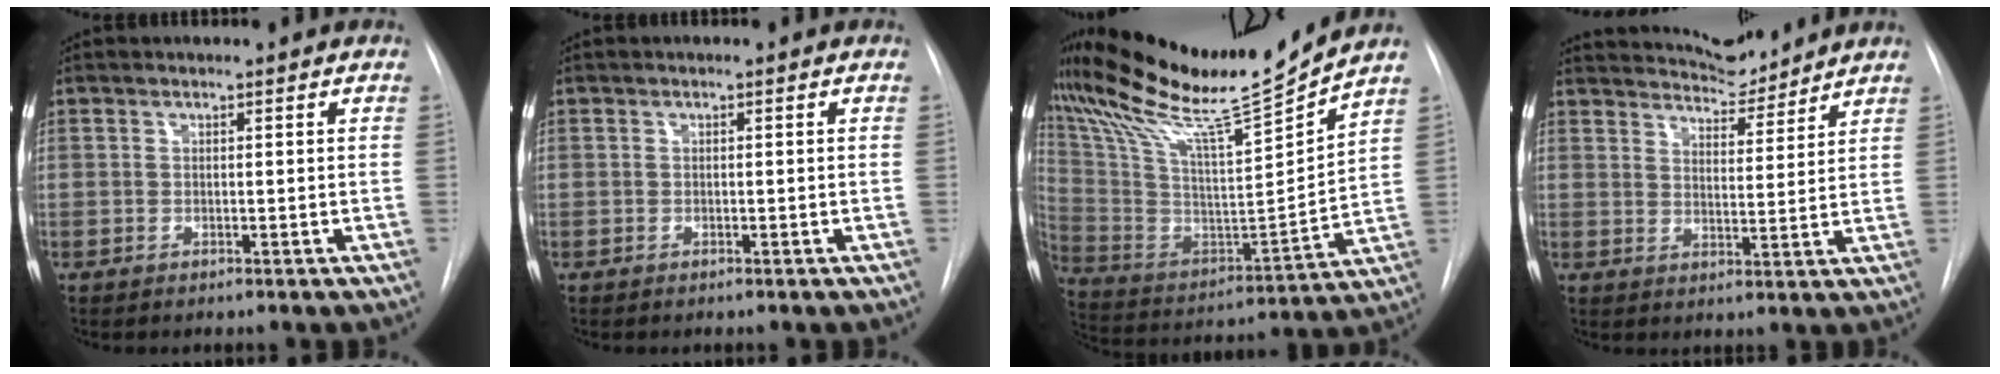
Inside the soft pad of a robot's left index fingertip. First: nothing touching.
{"total": 0.0}
{"total": 22.3, "force": [19.4, -1.2, 11.0], "torque": [-0.214, -0.053, 0.330]}
{"total": 8.3, "force": [8.2, 0.9, 1.4], "torque": [-0.027, -0.008, 0.123]}